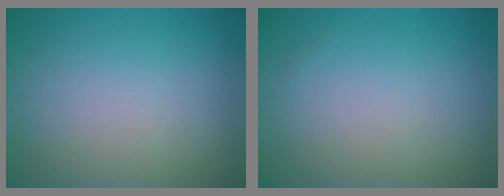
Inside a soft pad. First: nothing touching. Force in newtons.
{"total": 0.0}